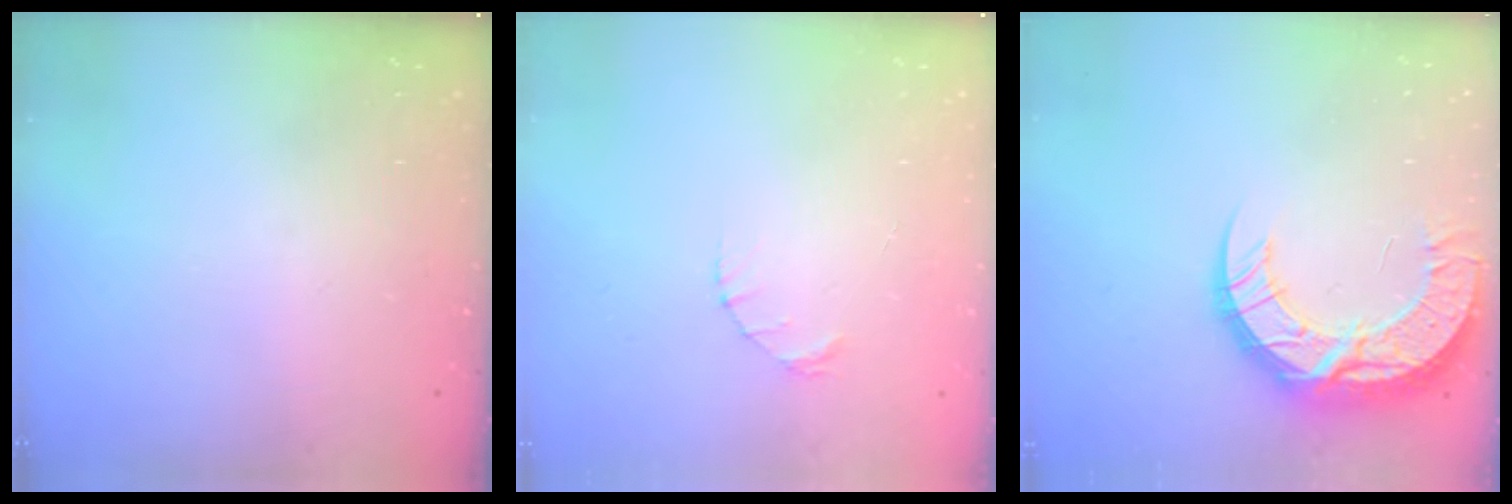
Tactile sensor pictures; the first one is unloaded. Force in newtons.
{"total": 1.4, "press": 1.4, "slide": 0.2}
{"total": 16.1, "press": 16.1, "slide": 1.3}